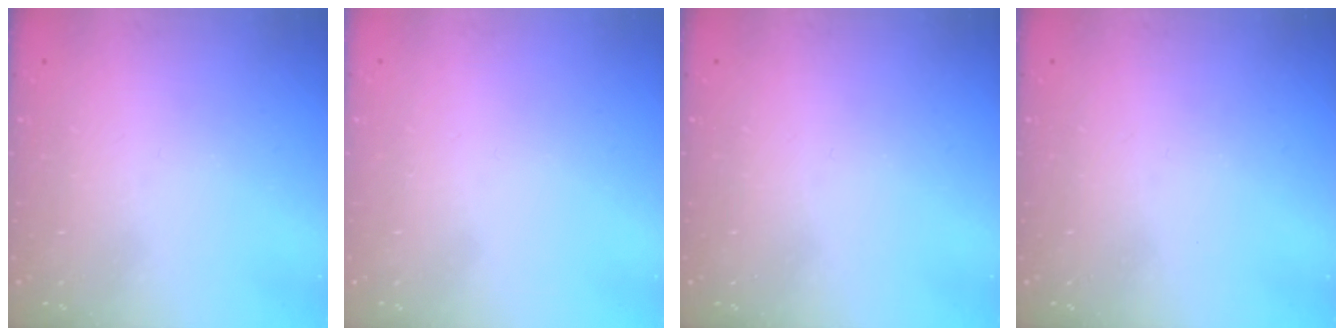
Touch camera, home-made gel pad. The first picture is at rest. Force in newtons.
{"total": 1.8, "press": 1.8, "slide": 0.1}
{"total": 0.0}
{"total": 0.0}